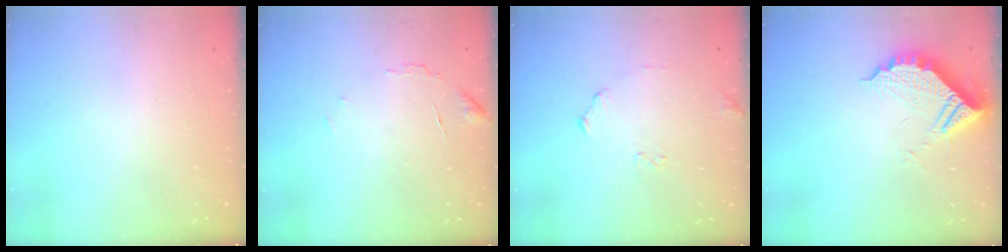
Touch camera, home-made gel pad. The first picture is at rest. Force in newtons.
{"total": 7.6, "press": 7.6, "slide": 0.4}
{"total": 6.3, "press": 6.3, "slide": 0.2}
{"total": 10.8, "press": 10.7, "slide": 1.0}